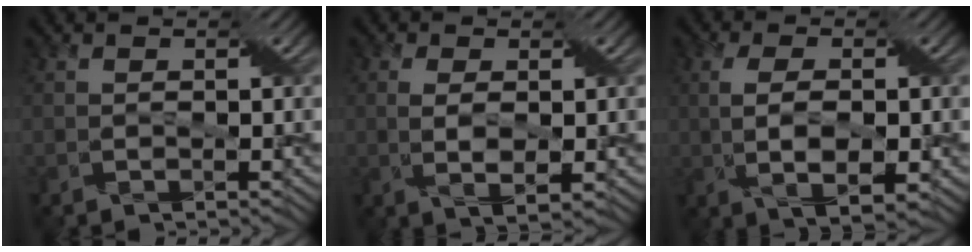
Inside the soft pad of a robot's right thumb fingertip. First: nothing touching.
{"total": 2.7, "force": [0.5, 1.2, 2.4], "torque": [-0.057, -0.002, 0.009]}
{"total": 5.3, "force": [-0.3, 2.2, 4.8], "torque": [-0.101, -0.007, 0.002]}